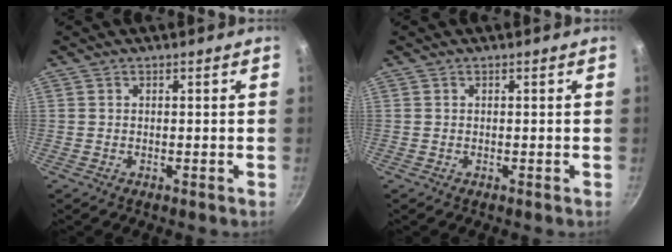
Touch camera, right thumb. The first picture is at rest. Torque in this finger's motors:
{"motor_torque": [0.00, 0.00, 0.02, 0.00, 0.03]}